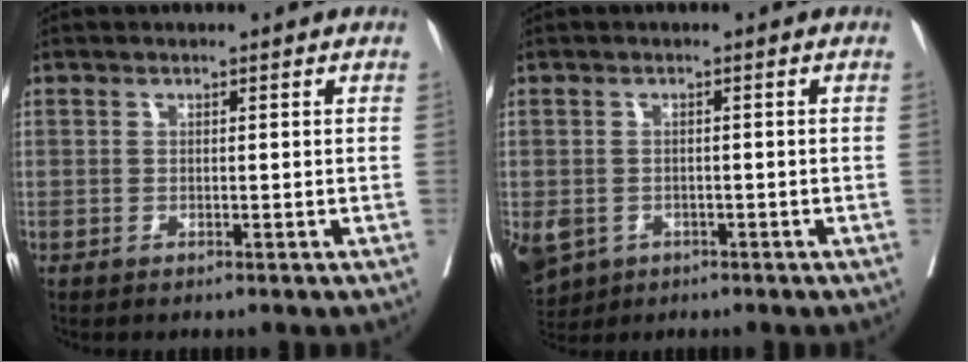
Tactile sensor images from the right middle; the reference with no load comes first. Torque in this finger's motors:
{"motor_torque": [1.11, -1.03, 0.26, 0.11]}